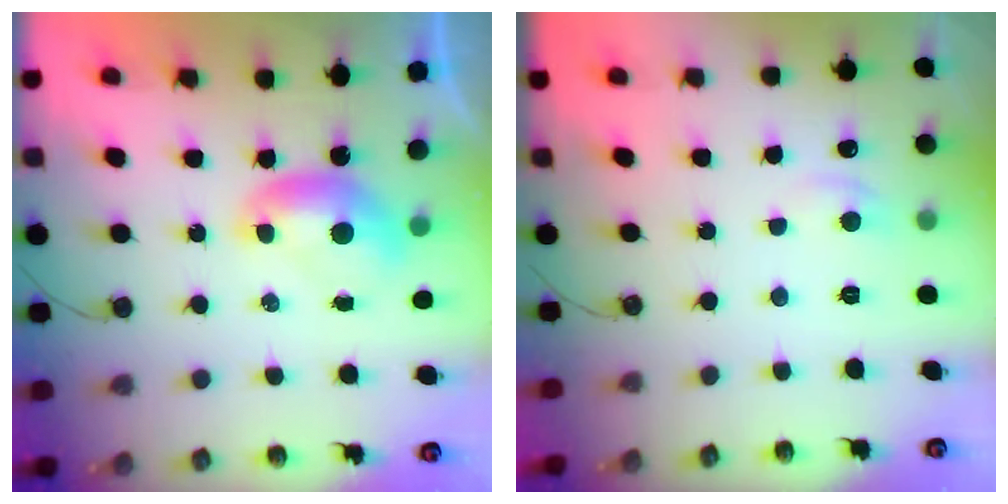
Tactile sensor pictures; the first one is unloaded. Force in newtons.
{"total": 1.0, "press": 0.6, "slide": 0.8}